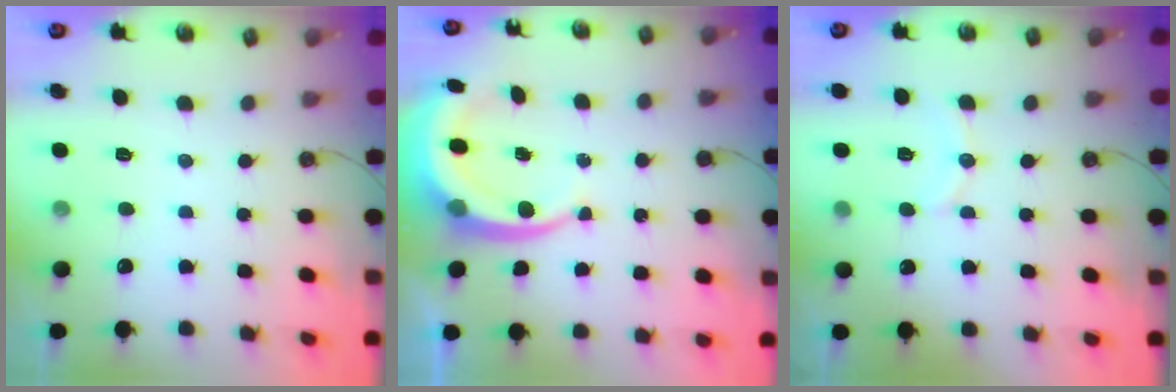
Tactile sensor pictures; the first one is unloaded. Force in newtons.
{"total": 9.4, "press": 9.3, "slide": 1.7}
{"total": 5.8, "press": 5.3, "slide": 2.2}